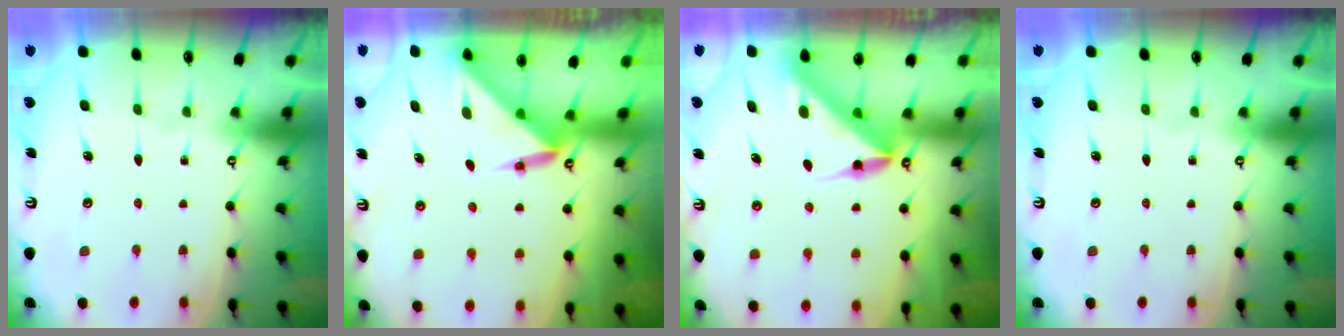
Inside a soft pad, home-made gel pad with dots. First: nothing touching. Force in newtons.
{"total": 3.2, "press": 3.2, "slide": 0.1}
{"total": 6.4, "press": 6.4, "slide": 0.3}
{"total": 0.0}